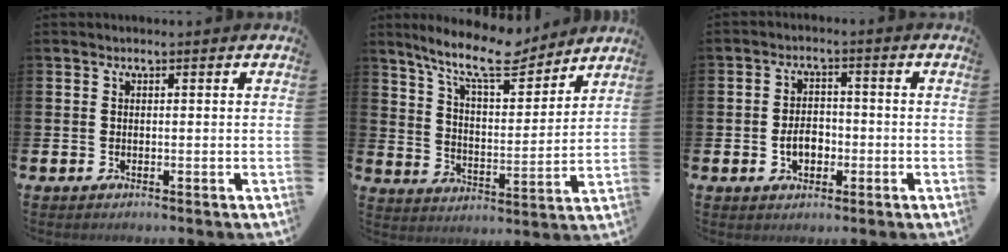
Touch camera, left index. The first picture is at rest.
{"total": 11.3, "force": [9.6, 2.6, 5.3], "torque": [-0.124, -0.048, 0.169]}
{"total": 3.8, "force": [-1.1, 2.6, 2.6], "torque": [-0.032, -0.003, -0.026]}